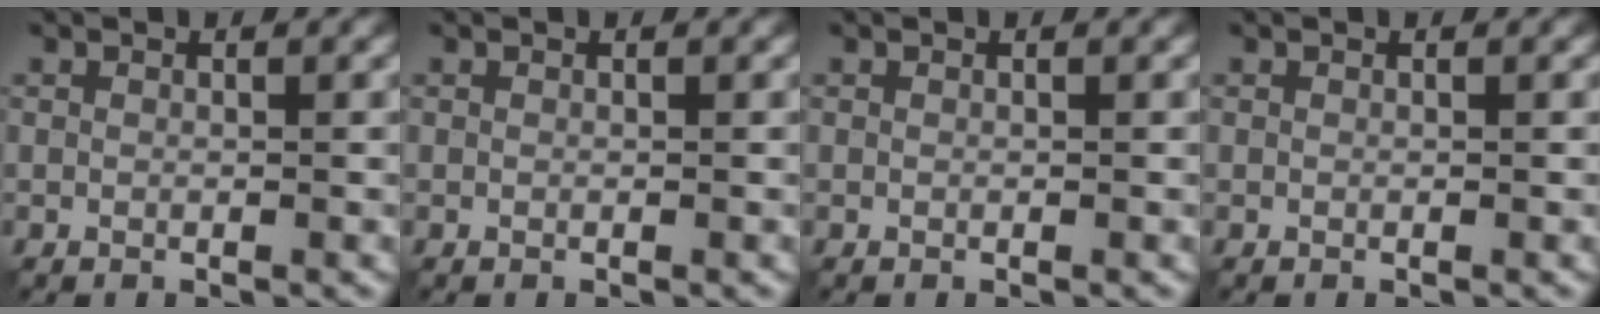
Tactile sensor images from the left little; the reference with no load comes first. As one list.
[{"total": 0.0}, {"total": 0.0}, {"total": 0.0}]